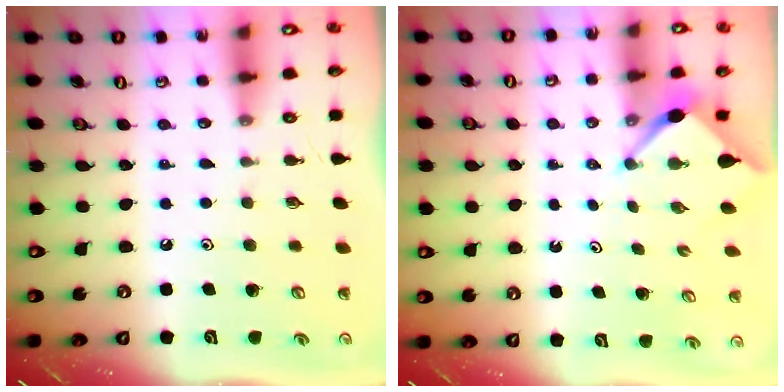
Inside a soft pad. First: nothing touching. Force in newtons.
{"total": 3.3, "press": 3.3, "slide": 0.3}